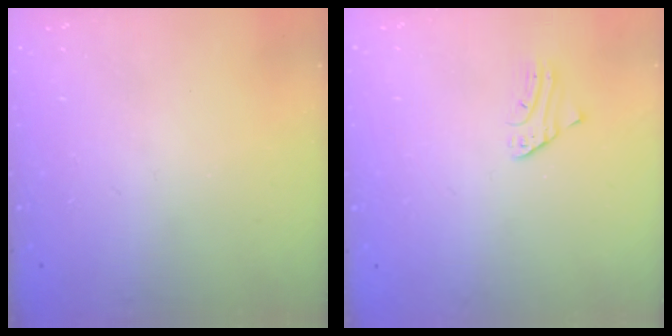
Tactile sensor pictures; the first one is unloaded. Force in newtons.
{"total": 1.8, "press": 1.8, "slide": 0.2}